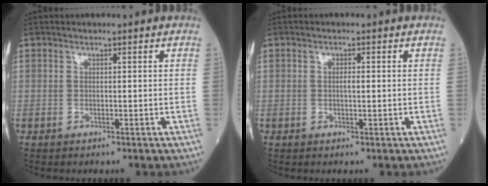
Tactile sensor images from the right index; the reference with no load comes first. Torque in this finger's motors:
{"motor_torque": [-0.03, 0.00, 0.01, 0.00]}